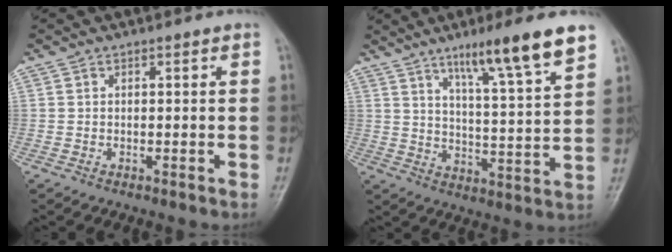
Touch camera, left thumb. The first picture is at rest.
{"total": 14.5, "force": [9.3, 1.1, 11.0], "torque": [-0.167, -0.047, 0.149]}